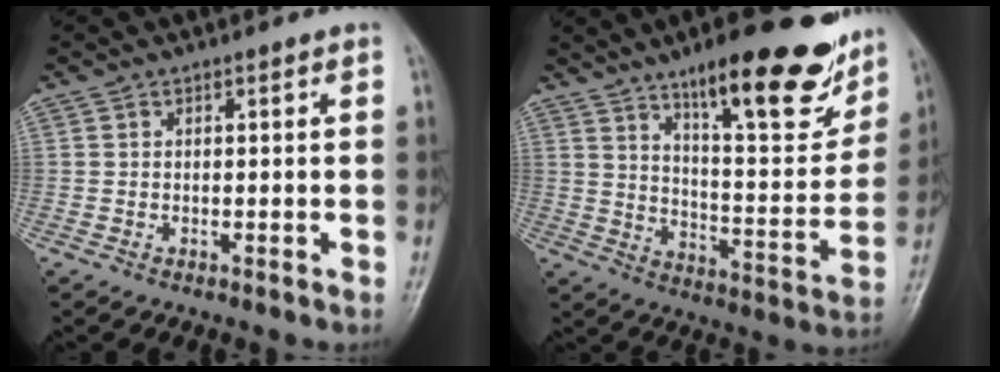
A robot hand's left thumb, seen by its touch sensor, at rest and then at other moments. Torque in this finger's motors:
{"motor_torque": [1.59, 1.55, 1.47, -1.30, 0.10]}